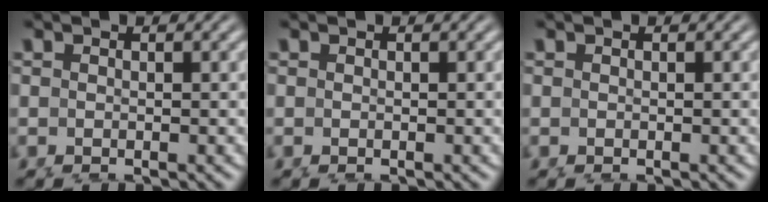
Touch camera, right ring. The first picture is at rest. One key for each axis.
{"total": 0.0}
{"total": 0.0}